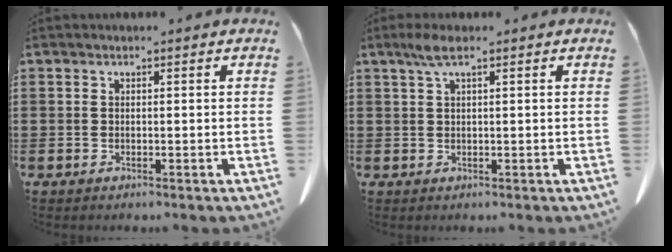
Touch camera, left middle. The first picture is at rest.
{"total": 2.5, "force": [1.1, 0.4, 2.2], "torque": [-0.046, 0.002, 0.019]}